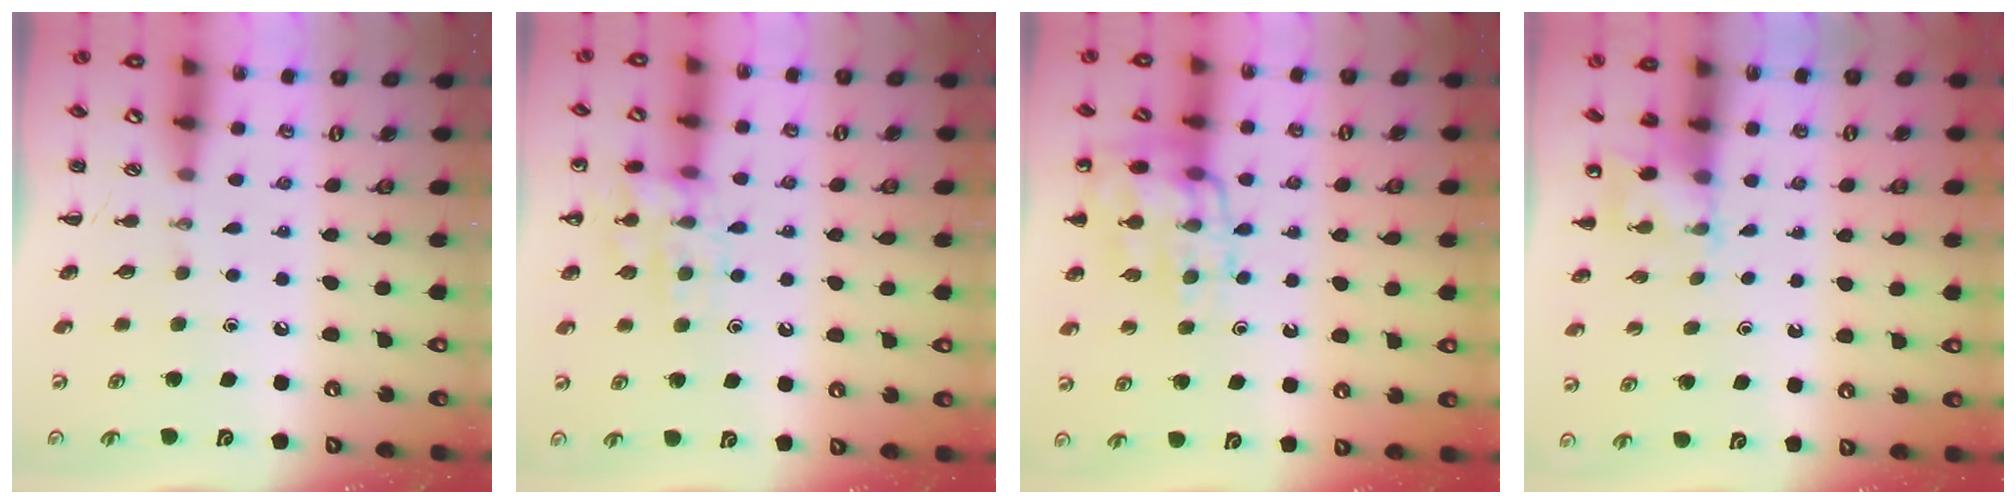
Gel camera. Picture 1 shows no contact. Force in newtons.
{"total": 12.2, "press": 12.2, "slide": 0.7}
{"total": 13.5, "press": 13.3, "slide": 2.0}
{"total": 3.1, "press": 2.9, "slide": 1.1}